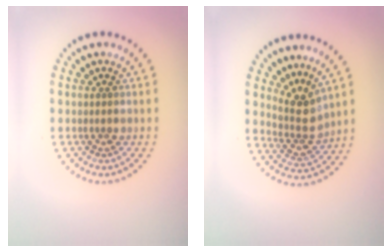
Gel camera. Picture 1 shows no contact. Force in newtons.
{"total": 3.1, "press": 2.3, "slide": 2.1}